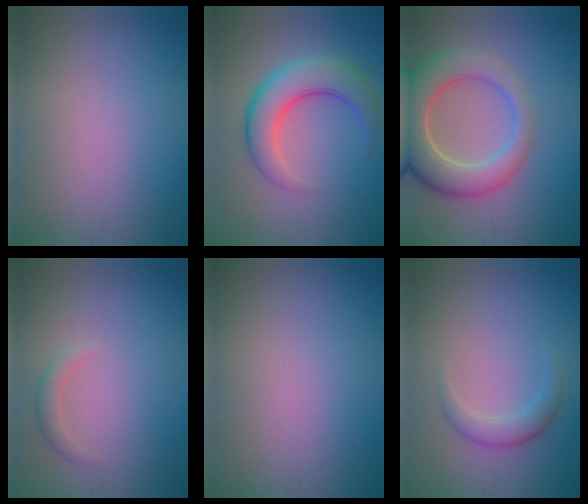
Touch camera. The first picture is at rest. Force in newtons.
{"total": 6.2, "press": 6.2, "slide": 0.3}
{"total": 7.8, "press": 7.8, "slide": 1.0}
{"total": 1.2, "press": 1.2, "slide": 0.0}
{"total": 0.0}
{"total": 2.2, "press": 2.2, "slide": 0.1}